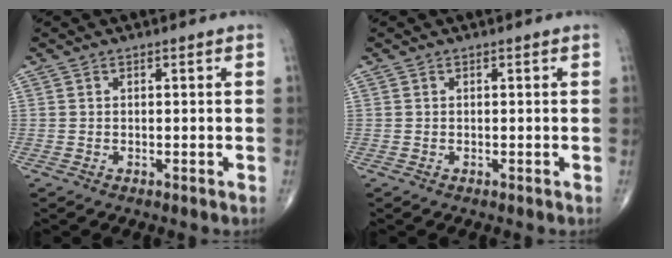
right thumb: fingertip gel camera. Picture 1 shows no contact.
{"total": 0.0}